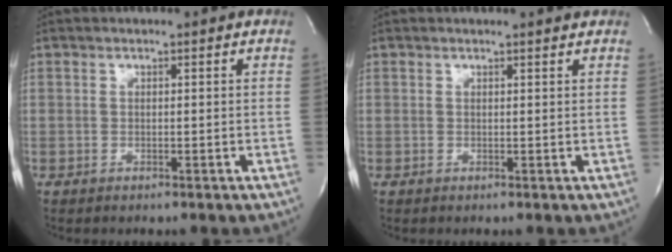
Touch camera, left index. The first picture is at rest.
{"total": 1.3, "force": [1.3, -0.2, 0.0], "torque": [-0.011, -0.009, 0.010]}